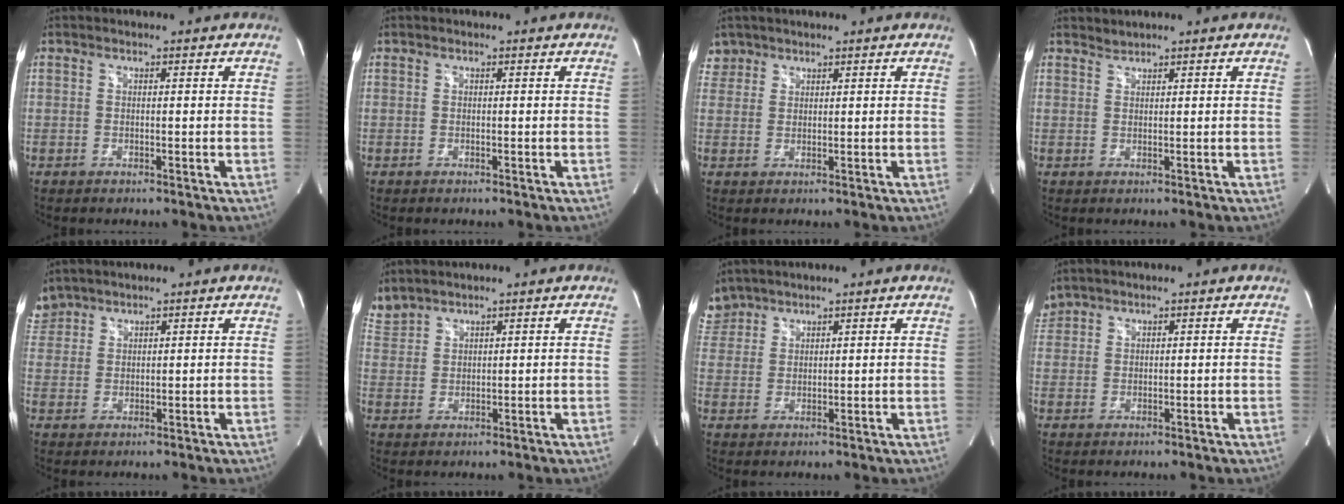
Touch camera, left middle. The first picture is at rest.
{"total": 0.0}
{"total": 2.7, "force": [2.1, 1.7, -0.4], "torque": [0.013, 0.009, 0.040]}
{"total": 1.0, "force": [1.0, -0.2, -0.3], "torque": [-0.002, -0.001, 0.021]}
{"total": 4.5, "force": [3.9, 2.2, 0.1], "torque": [-0.008, 0.017, 0.088]}
{"total": 4.7, "force": [4.6, 0.6, 0.8], "torque": [-0.038, 0.019, 0.106]}
{"total": 5.2, "force": [4.5, 2.6, 0.0], "torque": [-0.005, 0.014, 0.100]}
{"total": 2.6, "force": [2.4, 1.0, 0.0], "torque": [-0.005, 0.017, 0.052]}